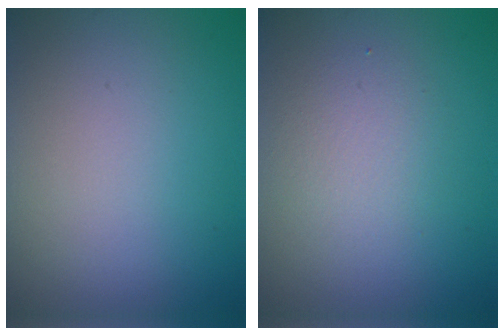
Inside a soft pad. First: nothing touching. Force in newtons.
{"total": 2.5, "press": 2.5, "slide": 0.1}